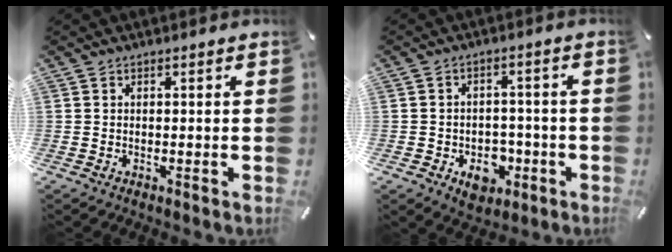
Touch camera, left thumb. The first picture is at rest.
{"total": 7.5, "force": [-2.9, 5.7, 3.9], "torque": [-0.055, 0.016, -0.049]}